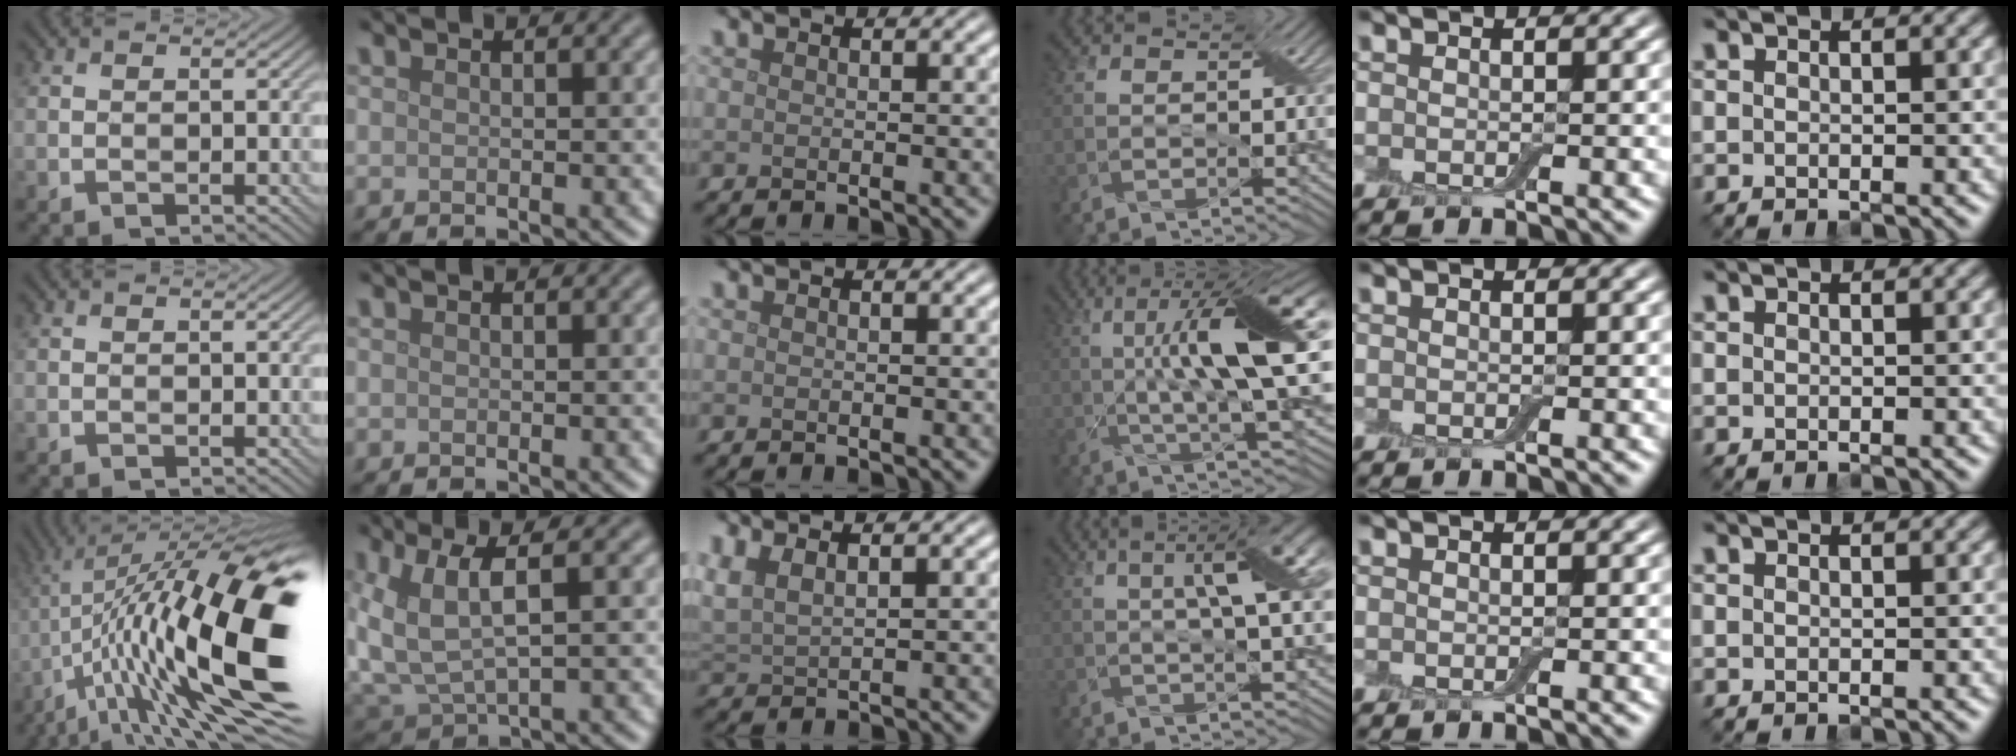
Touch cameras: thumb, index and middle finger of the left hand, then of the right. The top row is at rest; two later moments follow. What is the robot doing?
{"motion": "wrap", "object": "cling film"}